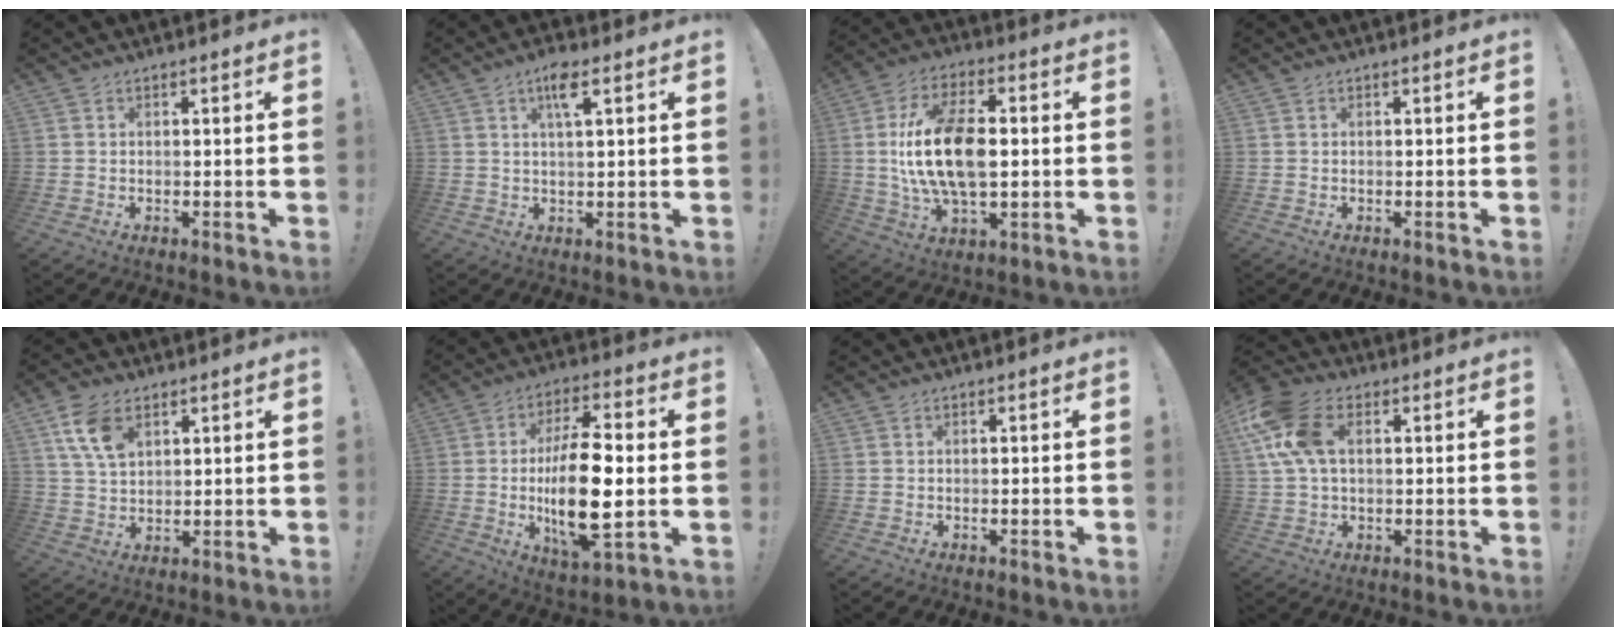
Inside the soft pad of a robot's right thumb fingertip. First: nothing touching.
{"total": 5.7, "force": [2.9, 1.1, 4.7], "torque": [-0.077, -0.002, 0.044]}
{"total": 18.5, "force": [0.3, 9.9, 15.6], "torque": [-0.292, 0.002, 0.005]}
{"total": 0.0}
{"total": 9.9, "force": [5.1, 5.8, 6.3], "torque": [-0.117, -0.011, 0.097]}
{"total": 18.8, "force": [-1.2, 6.9, 17.4], "torque": [-0.324, -0.009, -0.025]}
{"total": 0.0}
{"total": 13.4, "force": [4.1, 8.1, 9.9], "torque": [-0.205, 0.004, 0.081]}